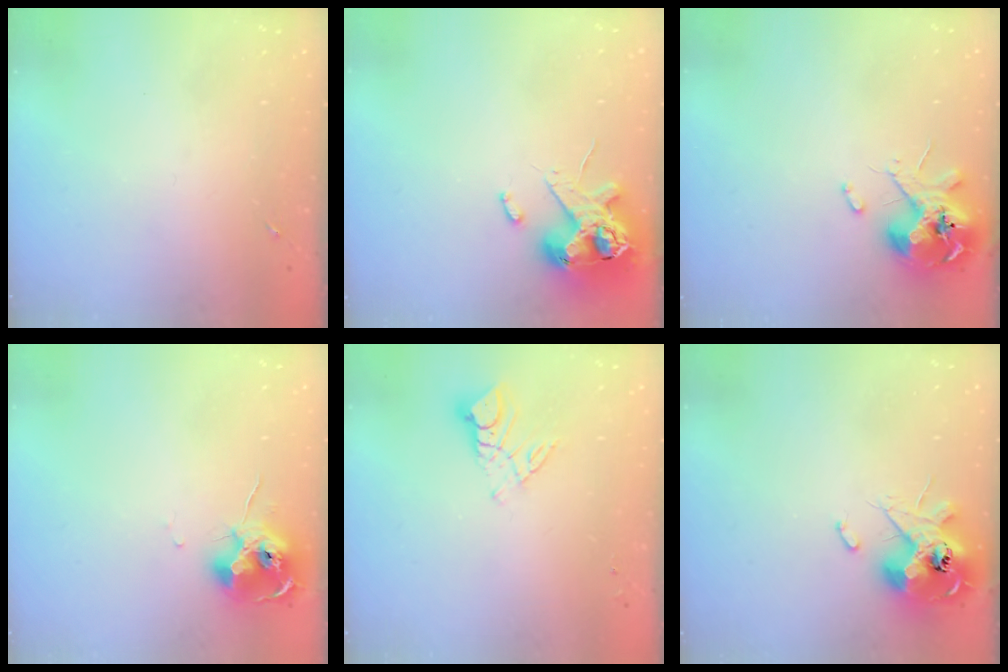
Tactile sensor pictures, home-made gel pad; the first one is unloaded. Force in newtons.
{"total": 12.3, "press": 12.1, "slide": 1.9}
{"total": 10.5, "press": 10.4, "slide": 1.6}
{"total": 10.4, "press": 10.3, "slide": 0.7}
{"total": 8.8, "press": 8.8, "slide": 0.8}
{"total": 13.1, "press": 13.0, "slide": 1.6}